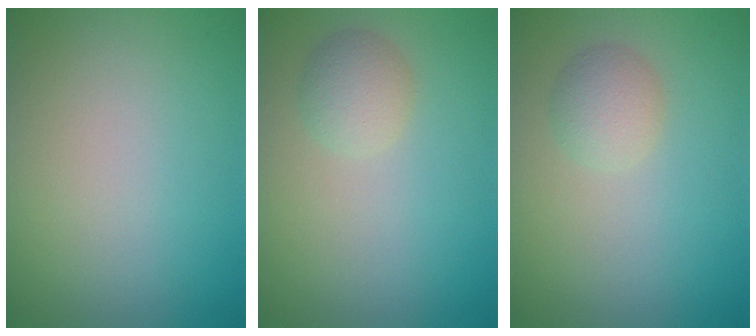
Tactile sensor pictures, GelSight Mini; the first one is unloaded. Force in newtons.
{"total": 2.2, "press": 2.2, "slide": 0.1}
{"total": 2.2, "press": 2.2, "slide": 0.1}